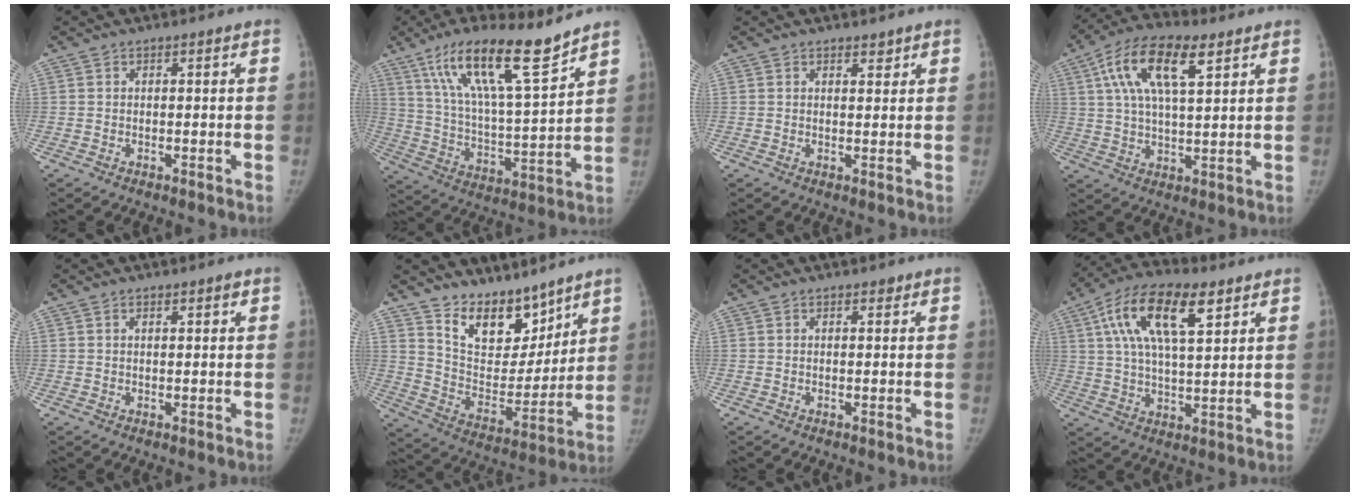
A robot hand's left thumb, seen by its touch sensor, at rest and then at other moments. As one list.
[{"total": 18.3, "force": [12.5, 3.3, 12.9], "torque": [-0.205, -0.062, 0.226]}, {"total": 1.7, "force": [1.3, 0.8, 0.7], "torque": [0.002, -0.009, 0.018]}, {"total": 14.5, "force": [6.2, 5.8, 11.8], "torque": [-0.211, 0.001, 0.106]}, {"total": 1.5, "force": [0.9, 0.5, 1.2], "torque": [-0.013, -0.002, 0.012]}, {"total": 14.7, "force": [11.2, 7.5, 6.0], "torque": [-0.048, -0.081, 0.208]}, {"total": 0.7, "force": [0.5, 0.4, 0.3], "torque": [0.000, -0.003, 0.005]}, {"total": 16.4, "force": [7.1, 6.7, 13.2], "torque": [-0.228, -0.002, 0.123]}]